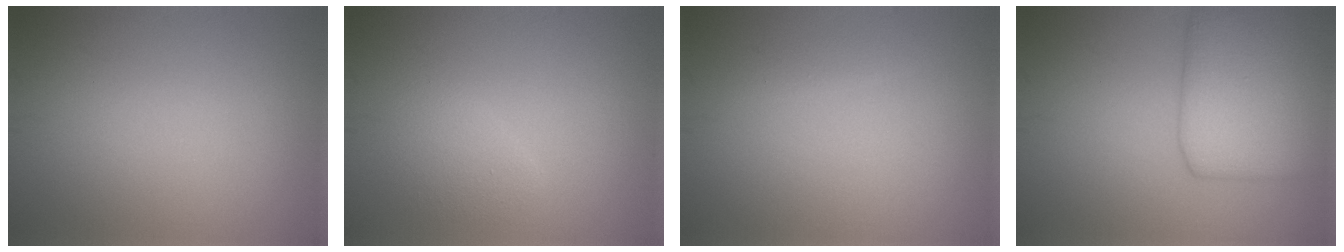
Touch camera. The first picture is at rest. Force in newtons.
{"total": 1.9, "press": 1.9, "slide": 0.1}
{"total": 0.8, "press": 0.8, "slide": 0.0}
{"total": 7.7, "press": 7.6, "slide": 0.2}